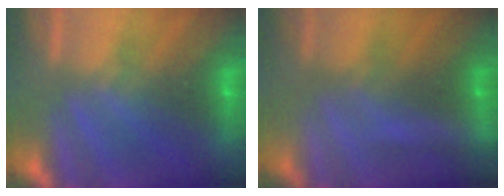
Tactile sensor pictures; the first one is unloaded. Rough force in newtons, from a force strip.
{"total": 2.1}